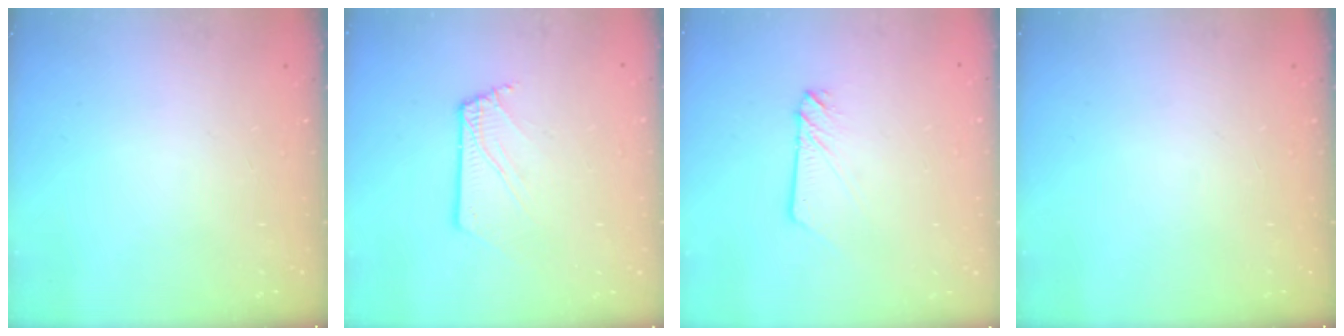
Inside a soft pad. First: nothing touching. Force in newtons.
{"total": 3.2, "press": 3.2, "slide": 0.3}
{"total": 3.0, "press": 3.0, "slide": 0.2}
{"total": 0.0}